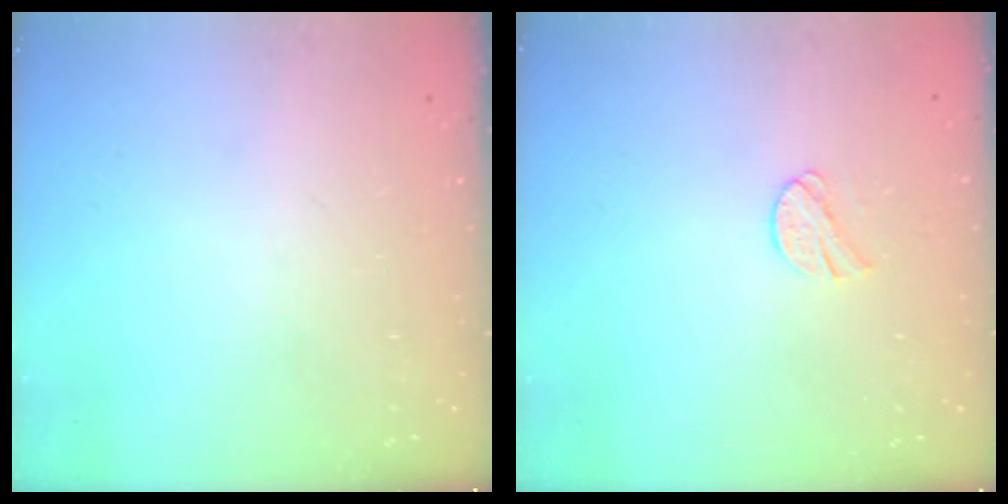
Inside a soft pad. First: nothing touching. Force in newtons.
{"total": 8.5, "press": 8.4, "slide": 0.7}